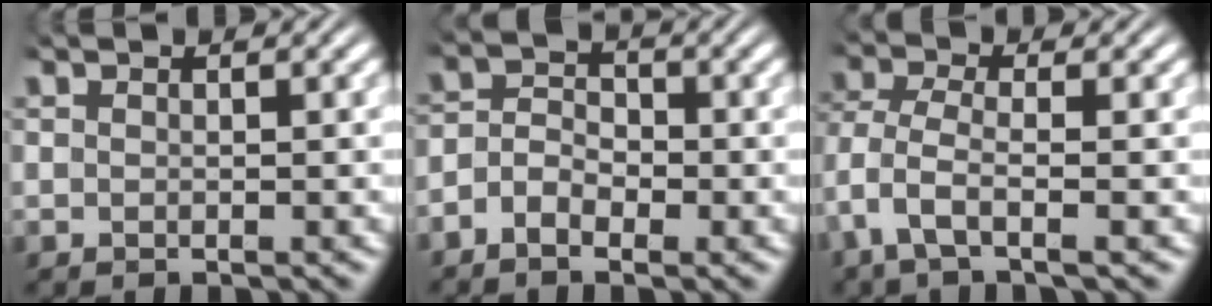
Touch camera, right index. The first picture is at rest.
{"total": 4.0, "force": [-1.5, 3.1, 1.9], "torque": [-0.032, -0.001, -0.037]}
{"total": 2.6, "force": [-0.5, 1.4, 2.2], "torque": [-0.081, -0.024, 0.000]}